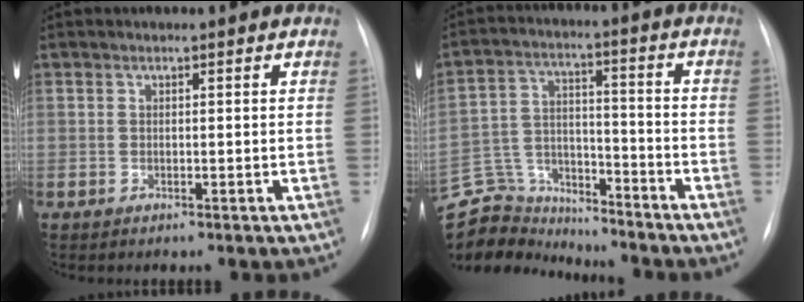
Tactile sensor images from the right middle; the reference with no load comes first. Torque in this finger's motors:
{"motor_torque": [-0.01, -0.01, -0.10, -0.08]}